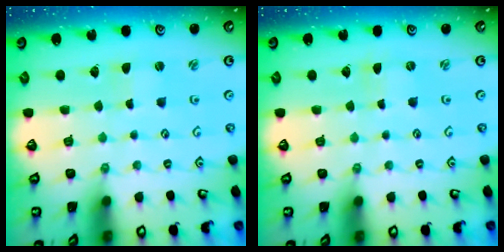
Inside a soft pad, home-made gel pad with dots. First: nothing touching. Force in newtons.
{"total": 0.0}